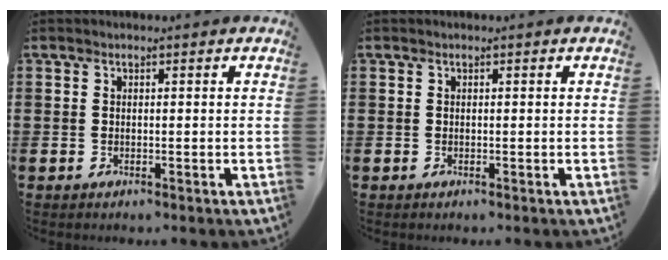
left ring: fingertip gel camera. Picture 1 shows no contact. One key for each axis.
{"total": 0.0}